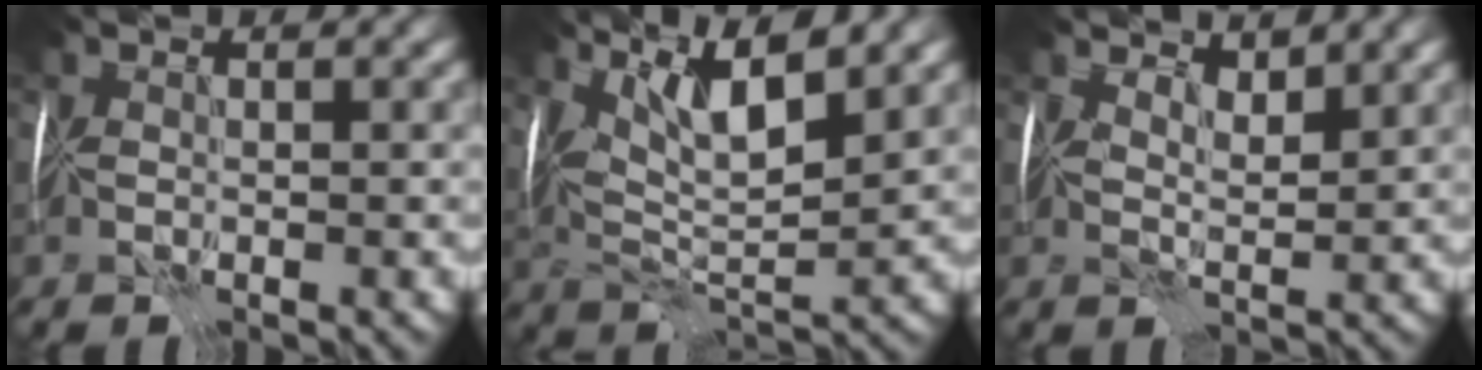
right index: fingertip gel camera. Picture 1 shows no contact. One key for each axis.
{"total": 7.6, "fx": 4.0, "fy": 1.9, "fz": 6.1, "tx": -0.117, "ty": 0.001, "tz": 0.072}
{"total": 2.8, "fx": 2.5, "fy": 0.6, "fz": 1.1, "tx": -0.025, "ty": -0.001, "tz": 0.039}